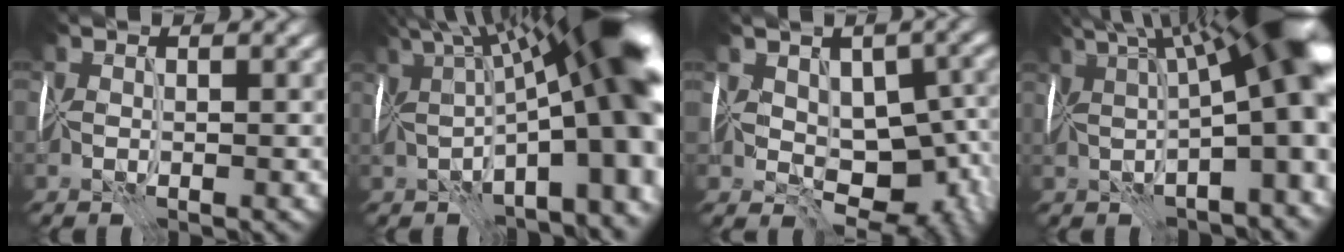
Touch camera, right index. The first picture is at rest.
{"total": 18.6, "force": [0.5, 6.4, 17.4], "torque": [-0.222, 0.017, 0.014]}
{"total": 10.5, "force": [-1.0, 7.7, 7.1], "torque": [-0.052, 0.007, -0.003]}
{"total": 16.1, "force": [3.0, 5.3, 14.9], "torque": [-0.174, 0.035, 0.053]}